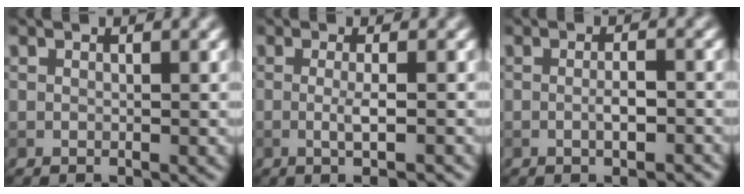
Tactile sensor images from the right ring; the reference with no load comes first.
{"total": 2.9, "force": [-0.4, 0.6, 2.8], "torque": [-0.044, -0.006, -0.008]}
{"total": 2.4, "force": [-0.7, 0.6, 2.3], "torque": [-0.034, 0.002, -0.009]}